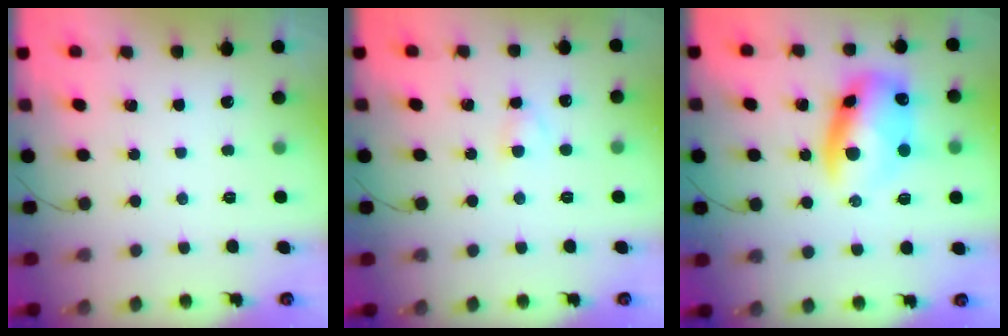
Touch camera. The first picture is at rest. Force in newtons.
{"total": 2.6, "press": 2.3, "slide": 1.0}
{"total": 12.9, "press": 12.7, "slide": 2.5}